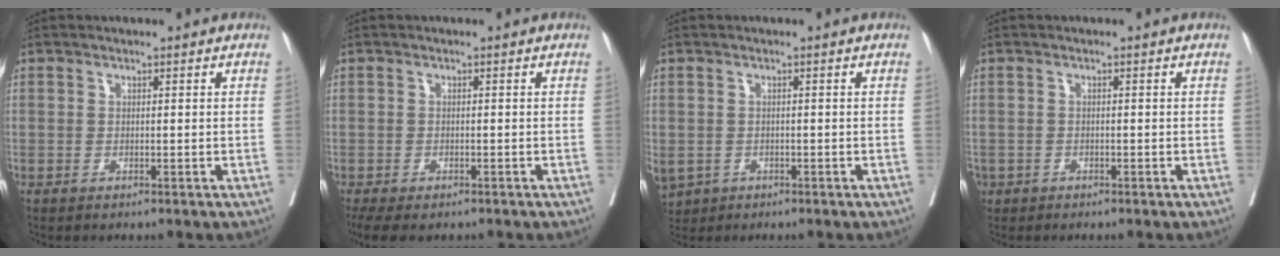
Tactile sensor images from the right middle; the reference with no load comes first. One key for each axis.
{"total": 7.0, "fx": -5.1, "fy": 3.2, "fz": 3.5, "tx": -0.064, "ty": -0.011, "tz": -0.076}
{"total": 6.7, "fx": -2.9, "fy": 5.4, "fz": 2.7, "tx": -0.081, "ty": -0.004, "tz": -0.038}
{"total": 1.3, "fx": -0.8, "fy": 1.0, "fz": 0.1, "tx": -0.006, "ty": 0.002, "tz": -0.012}